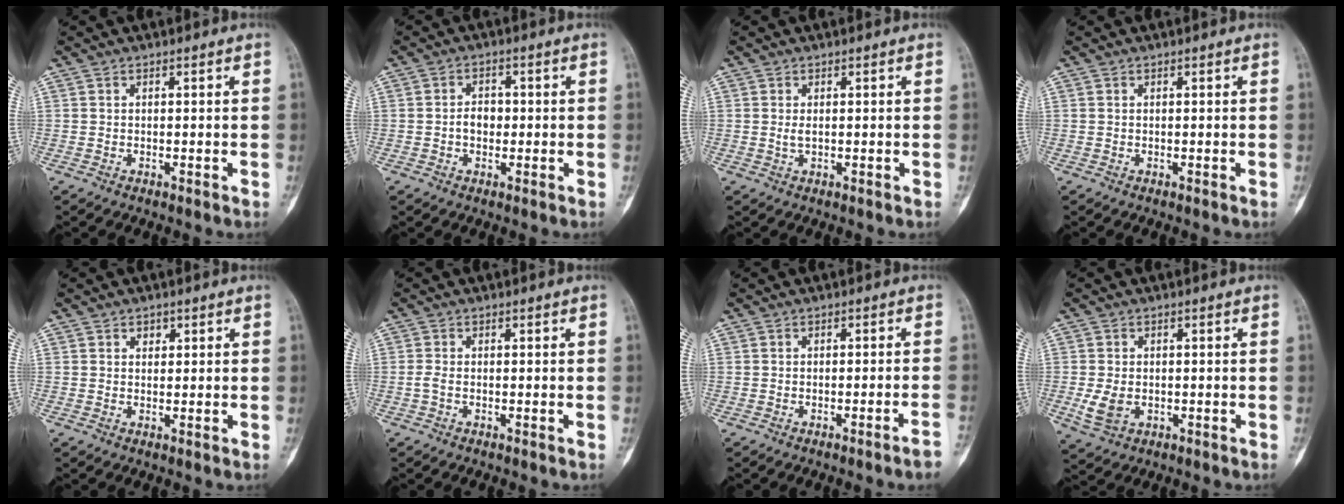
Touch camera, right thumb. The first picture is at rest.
{"total": 3.2, "force": [-0.4, 2.4, 2.1], "torque": [-0.020, 0.009, -0.013]}
{"total": 1.1, "force": [0.1, 0.4, 1.0], "torque": [-0.021, -0.003, 0.004]}
{"total": 0.0}
{"total": 1.4, "force": [0.7, 1.1, 0.5], "torque": [0.004, -0.003, 0.009]}
{"total": 1.1, "force": [-0.4, 0.5, 0.9], "torque": [-0.026, -0.002, -0.011]}
{"total": 2.8, "force": [-2.0, -0.4, 1.9], "torque": [-0.035, 0.014, -0.023]}
{"total": 4.8, "force": [-0.8, 3.4, 3.3], "torque": [-0.064, -0.001, -0.007]}